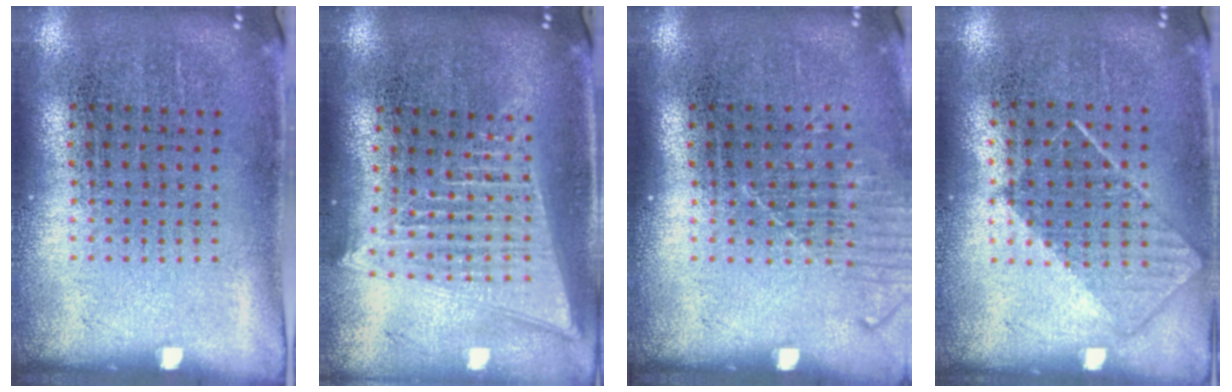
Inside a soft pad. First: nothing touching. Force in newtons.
{"total": 2.0, "press": 1.7, "slide": 1.1}
{"total": 1.3, "press": 1.1, "slide": 0.8}
{"total": 0.8, "press": 0.7, "slide": 0.5}